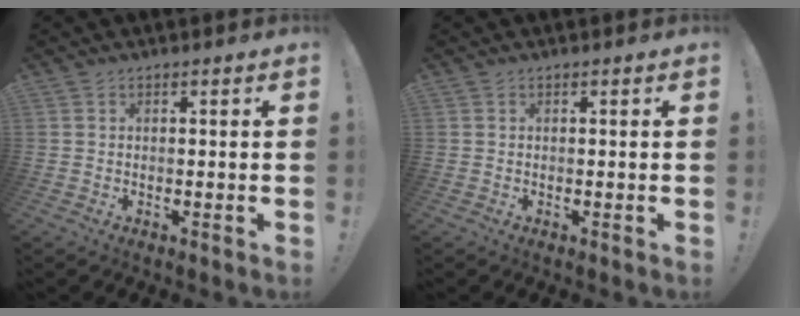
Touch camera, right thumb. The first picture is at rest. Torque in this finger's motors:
{"motor_torque": [-0.08, 0.09, -0.16, 0.09, 0.05]}